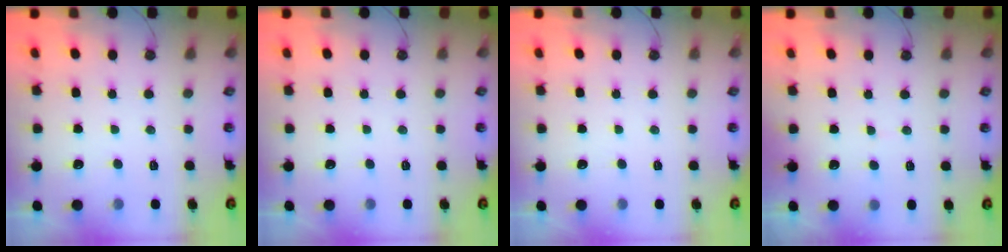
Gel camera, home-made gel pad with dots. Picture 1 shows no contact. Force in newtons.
{"total": 0.0}
{"total": 0.0}
{"total": 2.2, "press": 2.1, "slide": 0.8}